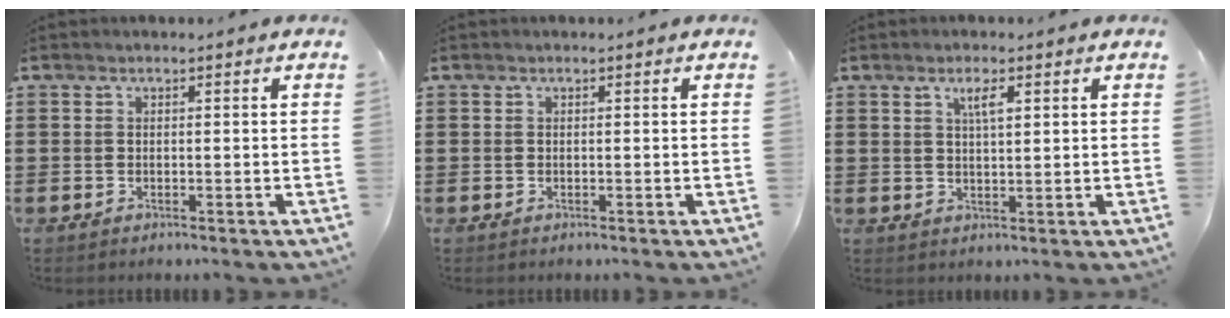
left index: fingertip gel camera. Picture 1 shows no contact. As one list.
[{"total": 0.0}, {"total": 3.0, "force": [1.6, 0.8, 2.4], "torque": [-0.043, 0.002, 0.024]}]